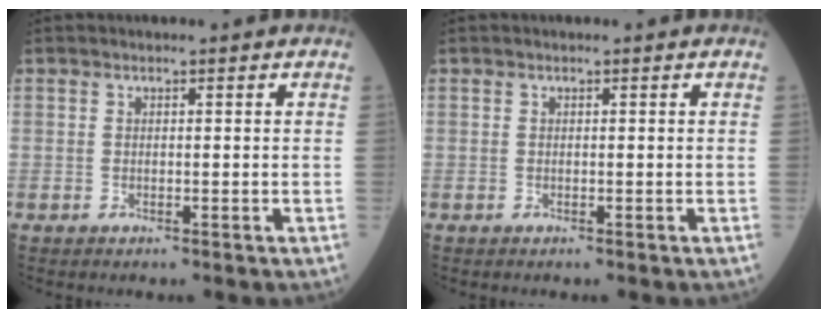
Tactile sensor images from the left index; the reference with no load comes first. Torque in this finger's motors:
{"motor_torque": [0.00, 0.00, 0.00, 0.00]}